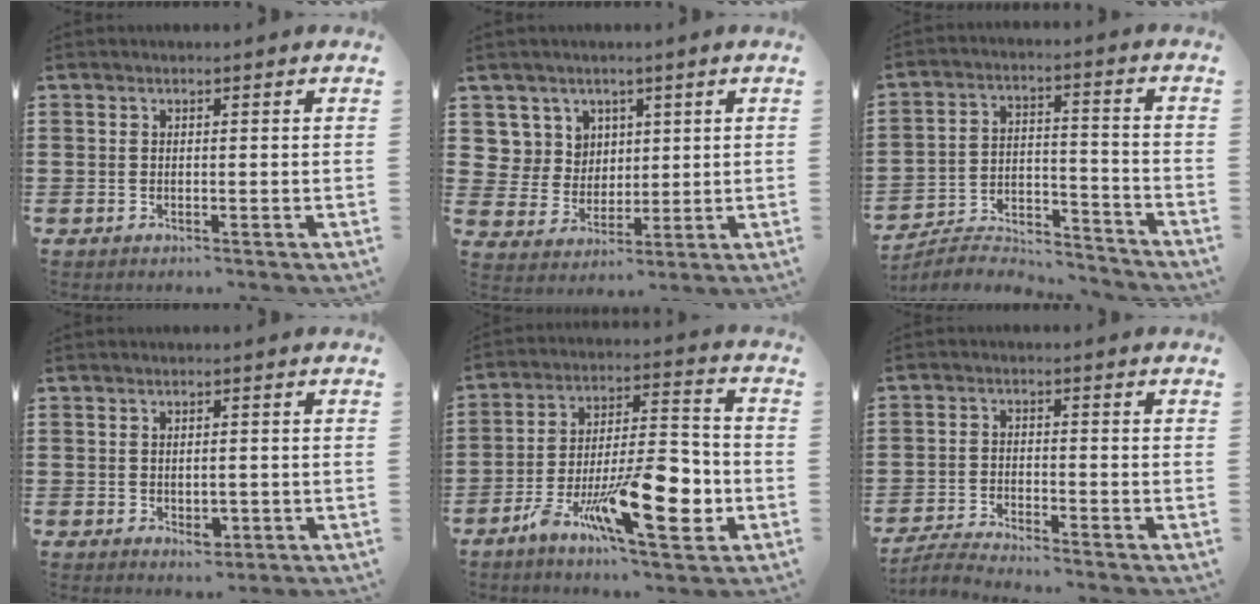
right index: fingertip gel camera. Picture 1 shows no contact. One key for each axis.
{"total": 6.4, "fx": 3.0, "fy": 5.6, "fz": 0.9, "tx": -0.052, "ty": 0.007, "tz": 0.059}
{"total": 5.5, "fx": -5.3, "fy": 1.0, "fz": 1.2, "tx": -0.026, "ty": 0.003, "tz": -0.106}
{"total": 2.5, "fx": -0.3, "fy": 1.3, "fz": 2.1, "tx": -0.041, "ty": 0.002, "tz": -0.005}
{"total": 17.2, "fx": -7.5, "fy": 5.6, "fz": 14.4, "tx": -0.257, "ty": 0.015, "tz": -0.117}
{"total": 3.3, "fx": -3.3, "fy": -0.1, "fz": 0.4, "tx": -0.017, "ty": -0.001, "tz": -0.072}